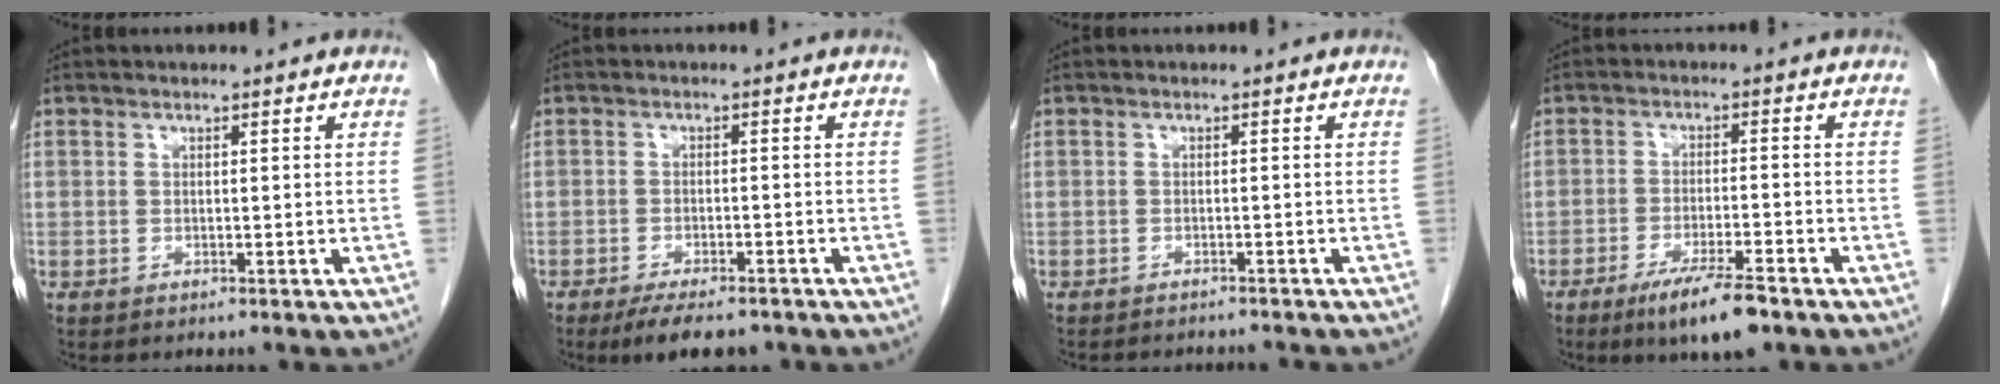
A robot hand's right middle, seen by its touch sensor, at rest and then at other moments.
{"total": 6.9, "force": [-5.5, 1.0, 4.1], "torque": [-0.062, -0.014, -0.084]}
{"total": 5.9, "force": [-5.5, 1.1, 1.7], "torque": [-0.014, -0.004, -0.064]}
{"total": 7.4, "force": [-4.9, 0.6, 5.4], "torque": [-0.099, -0.016, -0.082]}